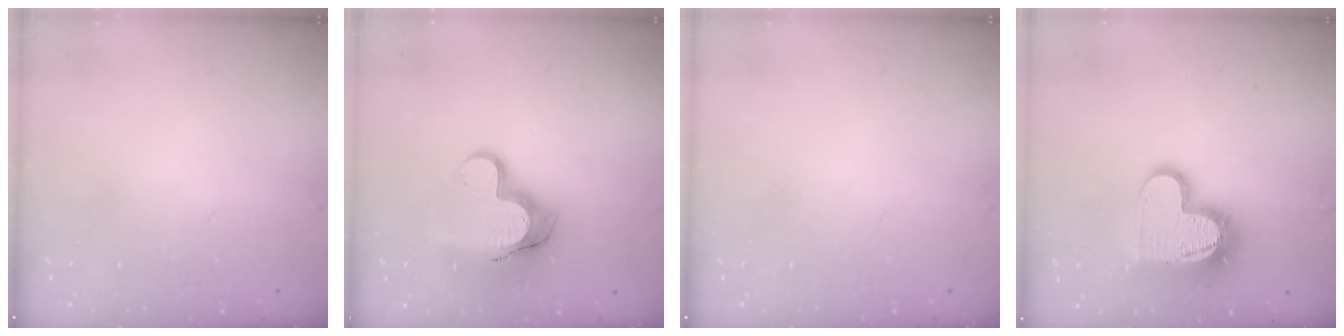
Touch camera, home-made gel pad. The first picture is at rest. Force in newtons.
{"total": 13.7, "press": 13.7, "slide": 1.3}
{"total": 0.0}
{"total": 14.7, "press": 14.6, "slide": 1.1}